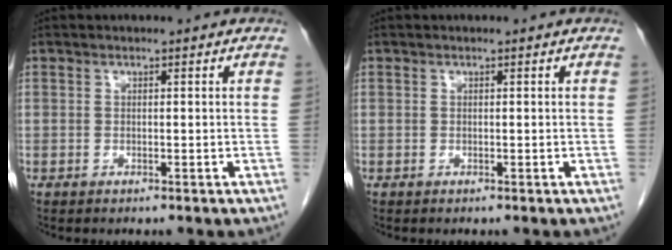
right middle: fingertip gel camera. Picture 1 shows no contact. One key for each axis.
{"total": 0.0}